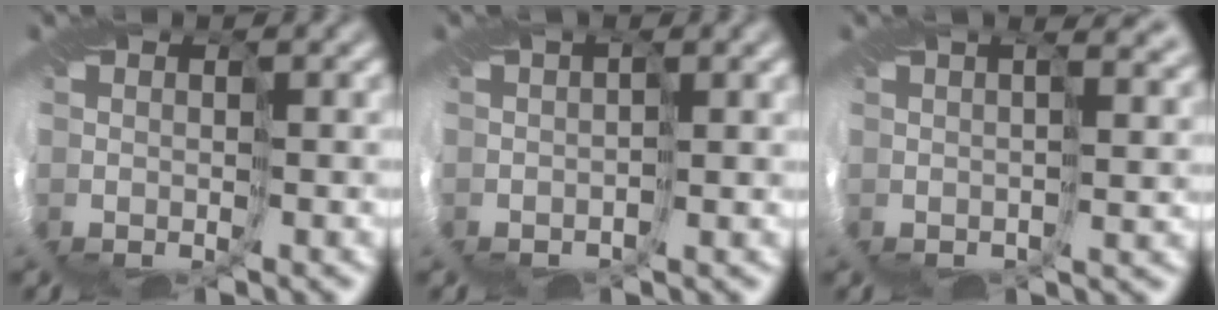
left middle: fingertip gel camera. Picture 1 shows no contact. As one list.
[{"total": 1.5, "force": [0.5, 0.8, 1.2], "torque": [-0.014, 0.010, 0.007]}, {"total": 7.3, "force": [4.8, 3.1, 4.5], "torque": [-0.074, 0.037, 0.065]}]